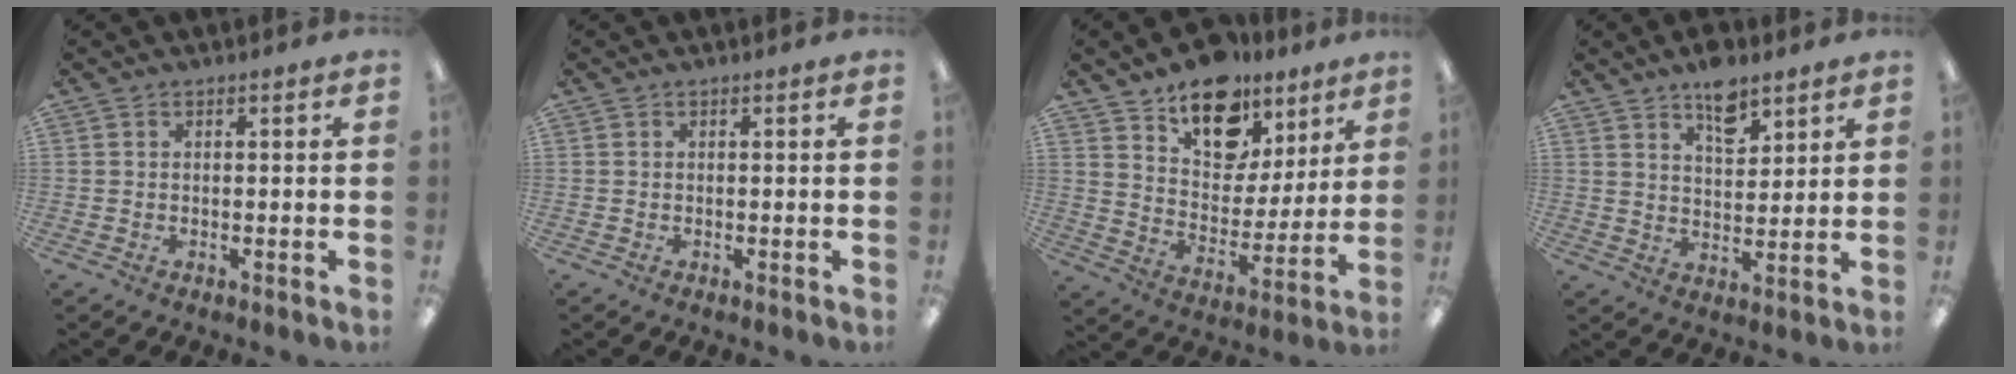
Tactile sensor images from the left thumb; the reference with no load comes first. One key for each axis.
{"total": 0.0}
{"total": 16.0, "fx": 10.9, "fy": 9.7, "fz": 6.4, "tx": -0.093, "ty": -0.069, "tz": 0.198}
{"total": 8.3, "fx": 5.9, "fy": 4.0, "fz": 4.2, "tx": -0.051, "ty": -0.031, "tz": 0.099}